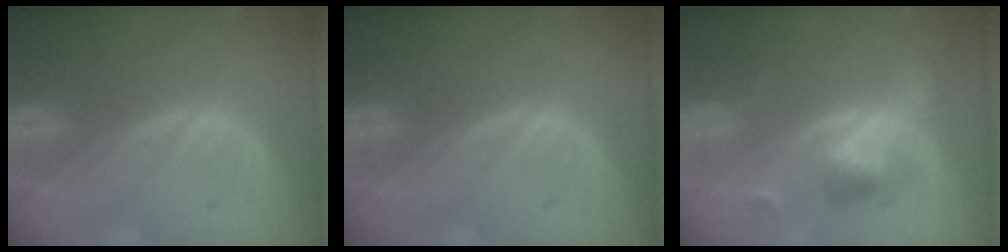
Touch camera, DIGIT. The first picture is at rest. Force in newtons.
{"total": 0.0}
{"total": 5.1, "press": 5.1, "slide": 0.9}